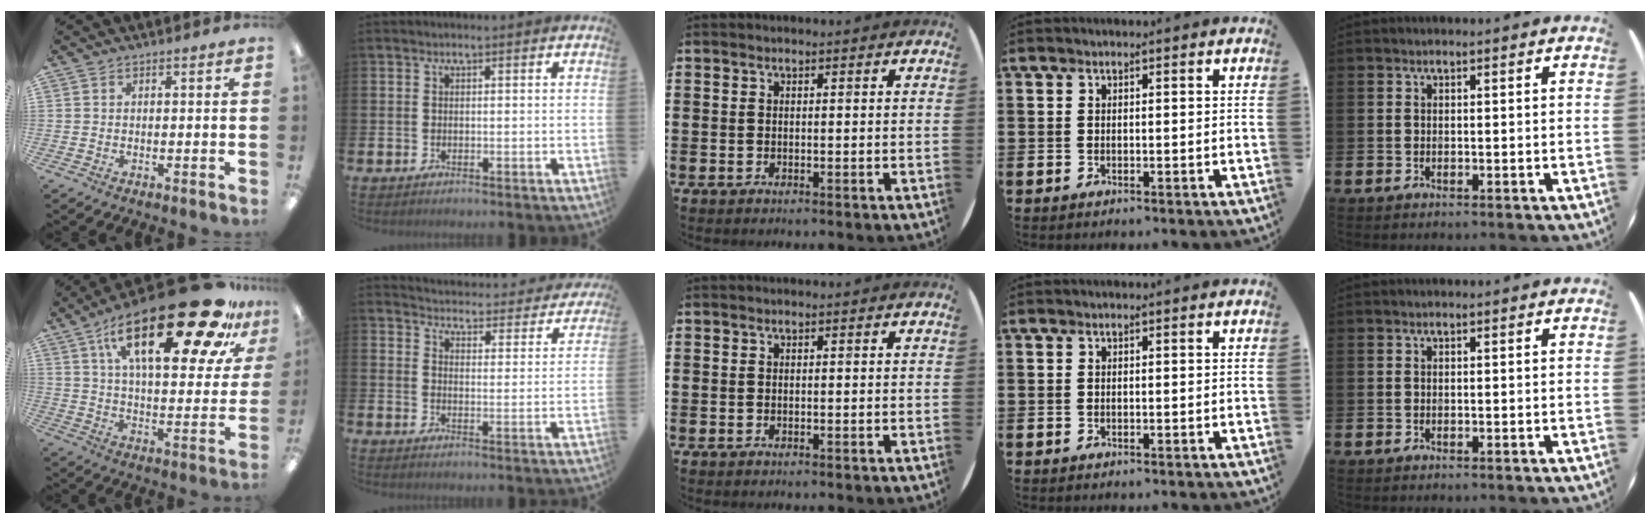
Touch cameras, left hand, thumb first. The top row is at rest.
{"thumb": {"total": 30.6, "force": [17.4, 10.5, 22.8], "torque": [-0.356, -0.097, 0.279]}, "index": {"total": 4.0, "force": [4.0, 0.4, 0.2], "torque": [-0.021, -0.041, 0.063]}}